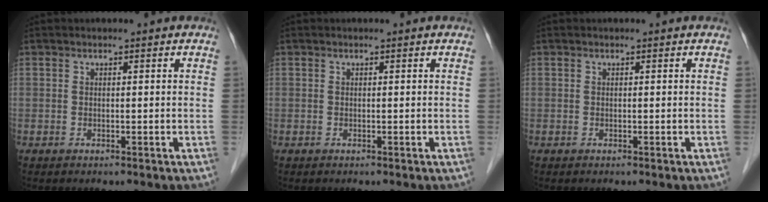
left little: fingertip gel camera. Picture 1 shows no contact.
{"total": 0.0}
{"total": 0.0}